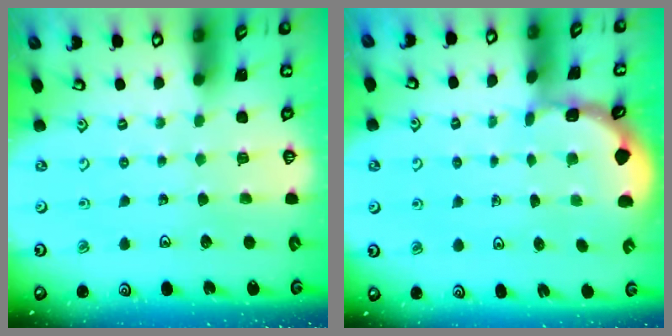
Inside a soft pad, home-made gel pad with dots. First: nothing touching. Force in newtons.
{"total": 1.5, "press": 1.5, "slide": 0.1}